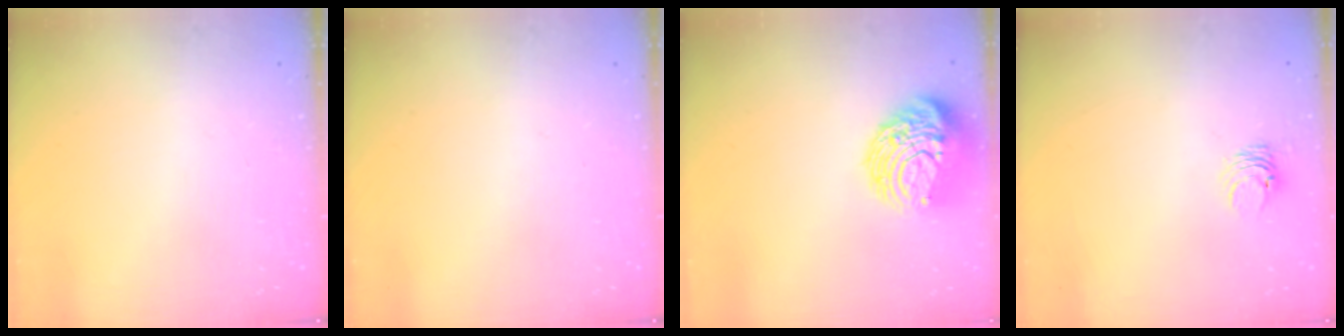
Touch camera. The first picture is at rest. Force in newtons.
{"total": 0.0}
{"total": 12.8, "press": 12.7, "slide": 1.9}
{"total": 3.9, "press": 3.9, "slide": 0.3}